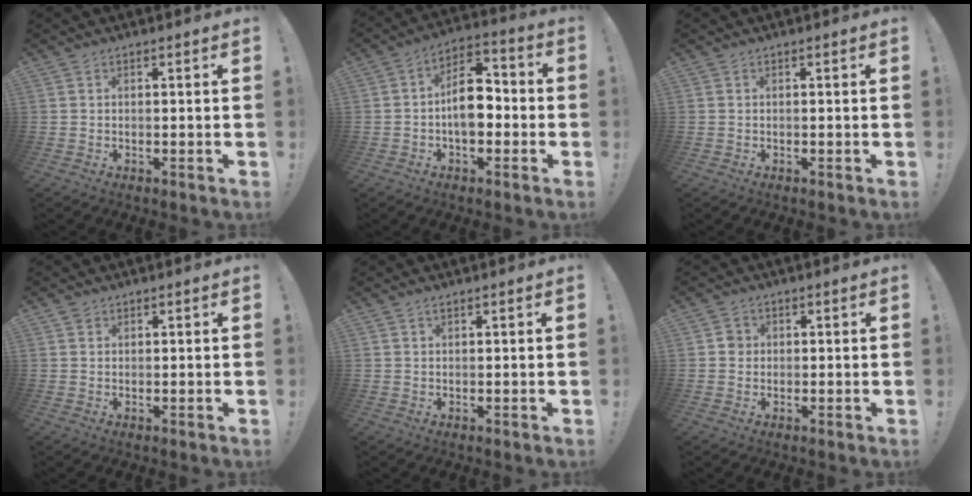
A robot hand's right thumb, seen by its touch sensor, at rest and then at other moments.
{"total": 12.1, "force": [-2.1, 7.7, 9.2], "torque": [-0.142, 0.026, -0.035]}
{"total": 0.0}
{"total": 1.1, "force": [0.9, 0.7, 0.0], "torque": [0.007, -0.003, 0.016]}
{"total": 1.0, "force": [0.7, 0.4, 0.5], "torque": [-0.012, 0.000, 0.013]}
{"total": 2.8, "force": [-0.1, 2.7, 0.8], "torque": [-0.003, 0.005, -0.003]}